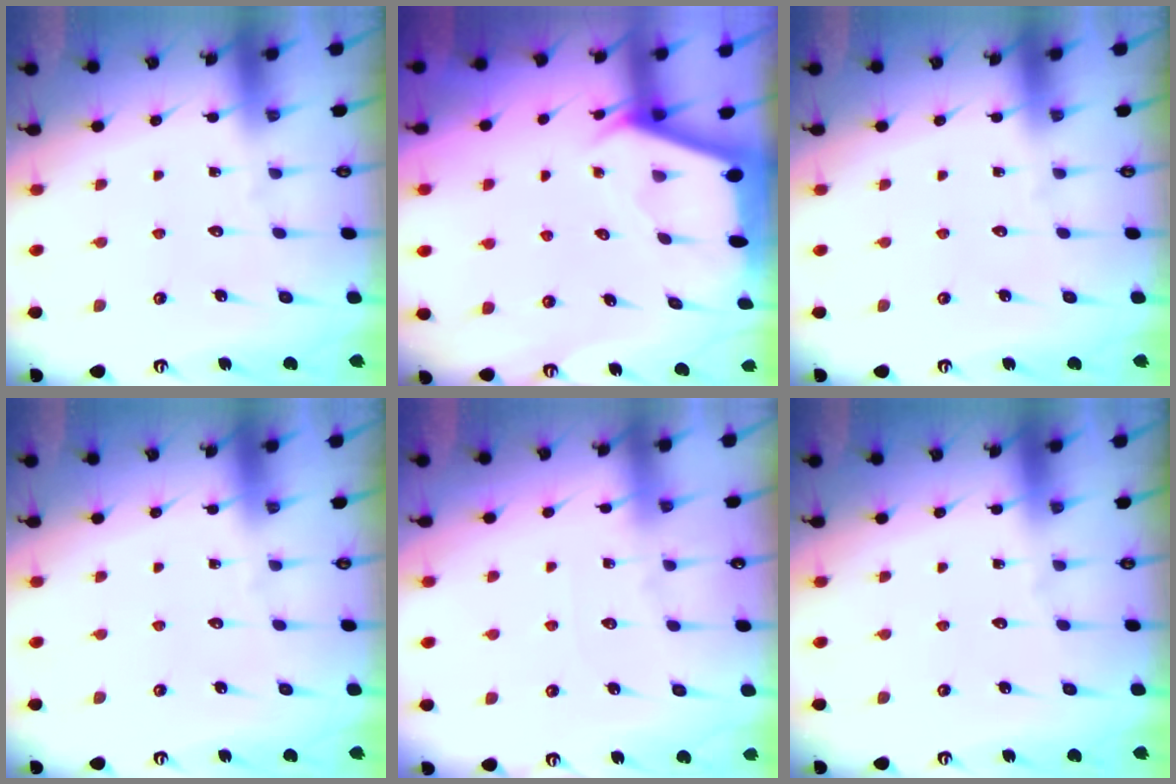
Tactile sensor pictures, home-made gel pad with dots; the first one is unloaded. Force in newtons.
{"total": 2.4, "press": 2.4, "slide": 0.3}
{"total": 0.0}
{"total": 0.0}
{"total": 4.7, "press": 4.7, "slide": 0.7}
{"total": 0.0}